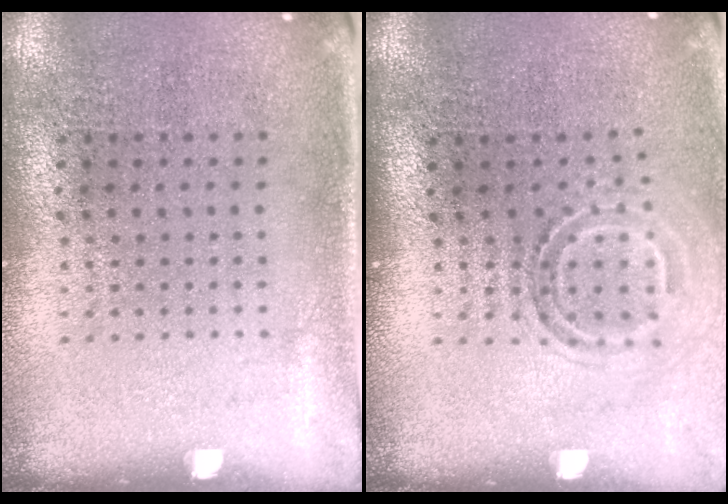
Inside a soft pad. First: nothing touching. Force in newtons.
{"total": 1.7, "press": 1.1, "slide": 1.3}